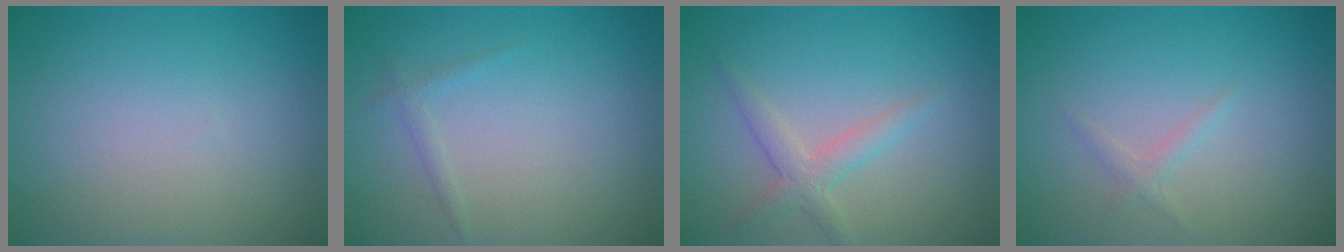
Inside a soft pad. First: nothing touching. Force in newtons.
{"total": 0.9, "press": 0.9, "slide": 0.1}
{"total": 2.2, "press": 2.2, "slide": 0.0}
{"total": 0.9, "press": 0.9, "slide": 0.1}